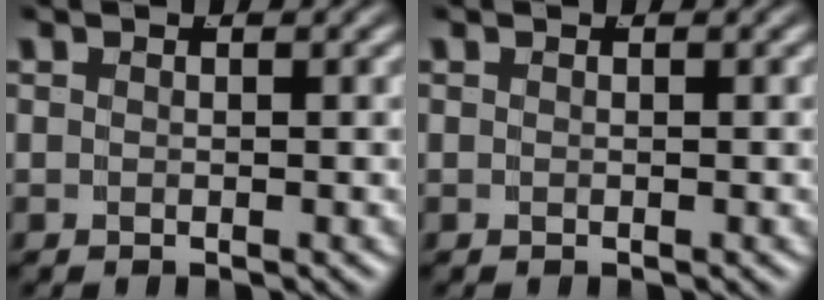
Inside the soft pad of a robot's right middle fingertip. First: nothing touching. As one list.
[{"total": 0.0}]